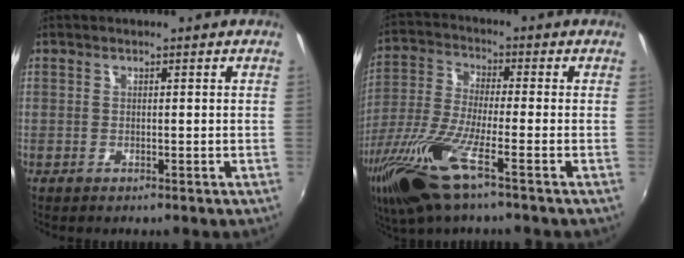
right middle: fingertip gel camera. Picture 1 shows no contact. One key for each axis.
{"total": 14.9, "fx": -8.3, "fy": 2.7, "fz": 12.0, "tx": -0.268, "ty": -0.039, "tz": -0.166}